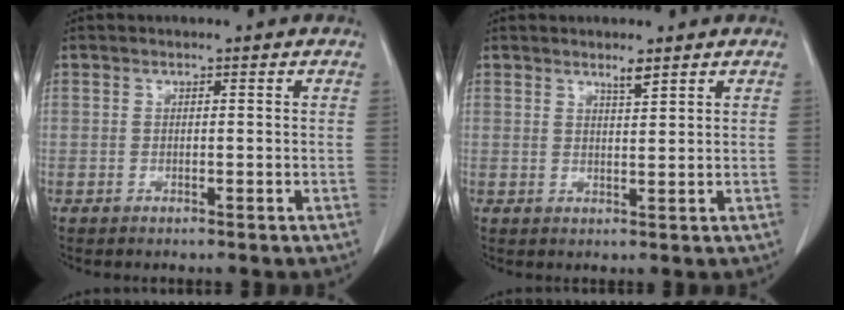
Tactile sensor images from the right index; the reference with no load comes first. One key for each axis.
{"total": 1.8, "fx": 1.4, "fy": 0.0, "fz": 1.0, "tx": -0.020, "ty": -0.004, "tz": 0.027}